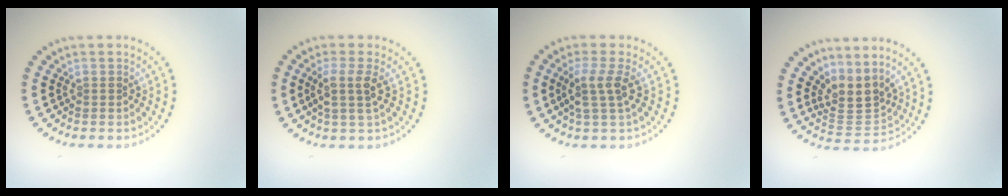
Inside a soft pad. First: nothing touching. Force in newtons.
{"total": 2.5, "press": 2.0, "slide": 1.5}
{"total": 2.6, "press": 2.0, "slide": 1.7}
{"total": 3.4, "press": 2.5, "slide": 2.3}